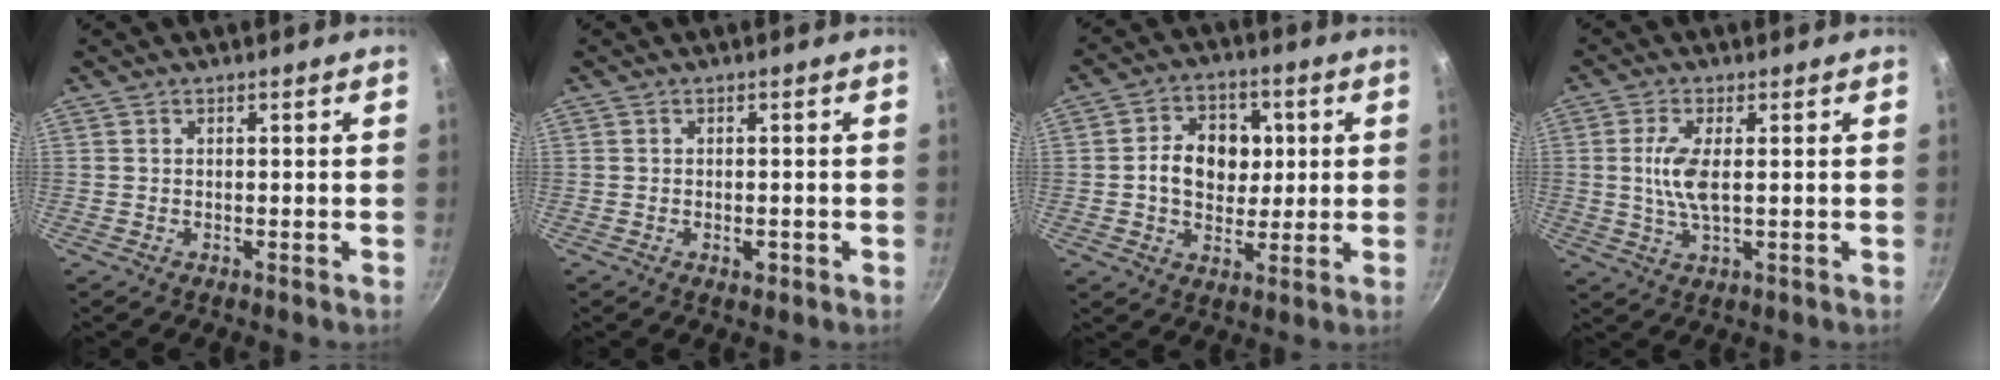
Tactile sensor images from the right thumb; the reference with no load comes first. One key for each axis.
{"total": 1.8, "fx": -0.7, "fy": 1.0, "fz": 1.3, "tx": -0.015, "ty": 0.004, "tz": -0.010}
{"total": 11.1, "fx": 1.1, "fy": 8.6, "fz": 6.9, "tx": -0.077, "ty": 0.005, "tz": 0.009}
{"total": 6.5, "fx": 0.5, "fy": 2.3, "fz": 6.1, "tx": -0.132, "ty": -0.001, "tz": 0.010}